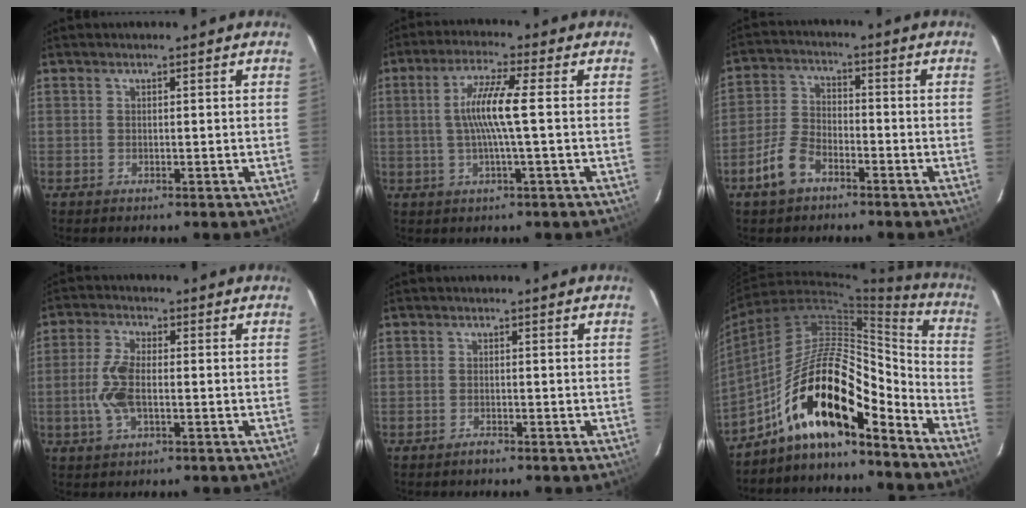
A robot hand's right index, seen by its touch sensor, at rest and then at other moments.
{"total": 7.5, "force": [-0.1, -0.4, 7.5], "torque": [-0.146, 0.001, -0.001]}
{"total": 7.6, "force": [-4.8, 3.9, 4.4], "torque": [-0.102, 0.008, -0.094]}
{"total": 7.0, "force": [-1.3, 3.1, 6.2], "torque": [-0.136, 0.002, -0.026]}
{"total": 1.3, "force": [-1.1, 0.5, 0.5], "torque": [-0.009, 0.000, -0.020]}
{"total": 18.3, "force": [-11.5, 6.1, 12.9], "torque": [-0.234, 0.013, -0.216]}